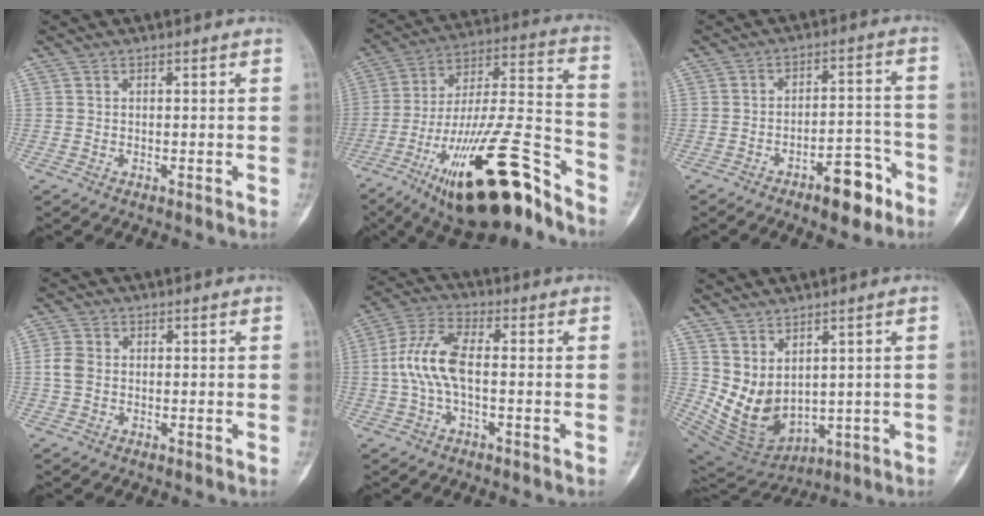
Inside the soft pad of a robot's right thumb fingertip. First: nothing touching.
{"total": 27.8, "force": [-16.8, 8.1, 20.6], "torque": [-0.316, 0.082, -0.271]}
{"total": 8.9, "force": [-5.5, 3.7, 6.0], "torque": [-0.074, 0.047, -0.078]}
{"total": 3.3, "force": [-0.1, 2.6, 2.0], "torque": [-0.046, 0.006, -0.007]}
{"total": 9.7, "force": [-0.5, 4.4, 8.6], "torque": [-0.193, 0.030, -0.015]}
{"total": 10.6, "force": [2.5, 6.9, 7.6], "torque": [-0.113, -0.031, 0.079]}